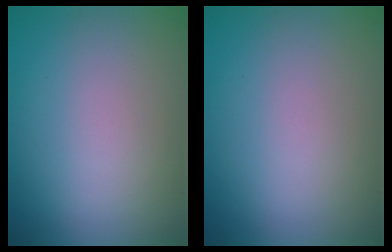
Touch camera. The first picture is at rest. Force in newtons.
{"total": 0.0}